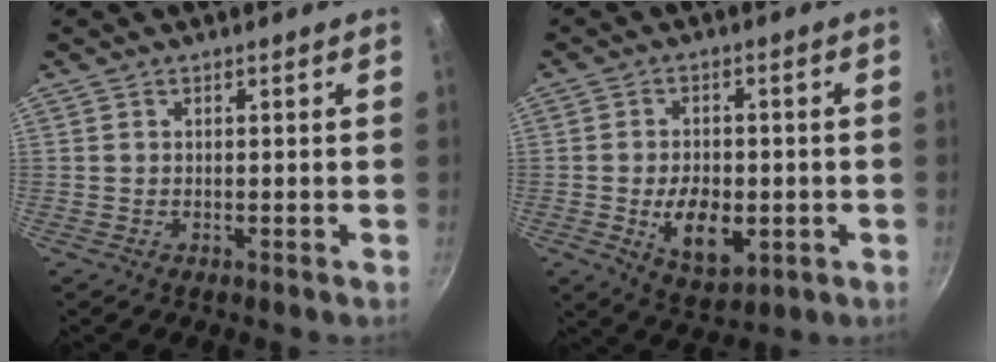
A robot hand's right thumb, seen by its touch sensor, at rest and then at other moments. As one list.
[{"total": 10.1, "force": [-2.1, 6.0, 7.8], "torque": [-0.107, -0.001, -0.024]}]